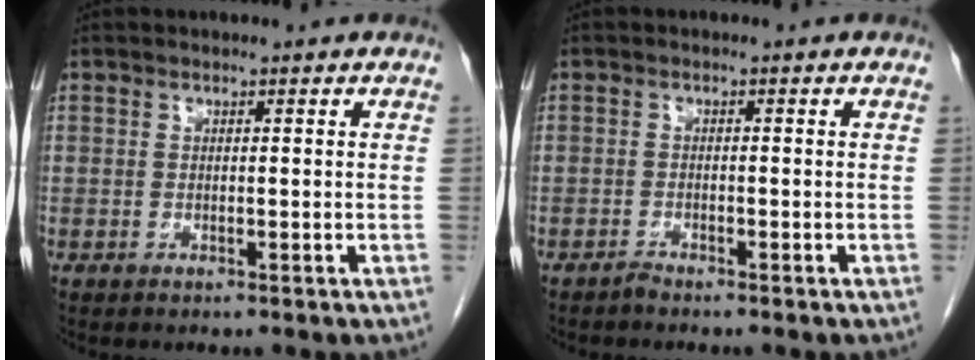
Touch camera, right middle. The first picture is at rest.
{"total": 0.9, "force": [-0.8, -0.1, 0.1], "torque": [-0.002, -0.002, -0.016]}